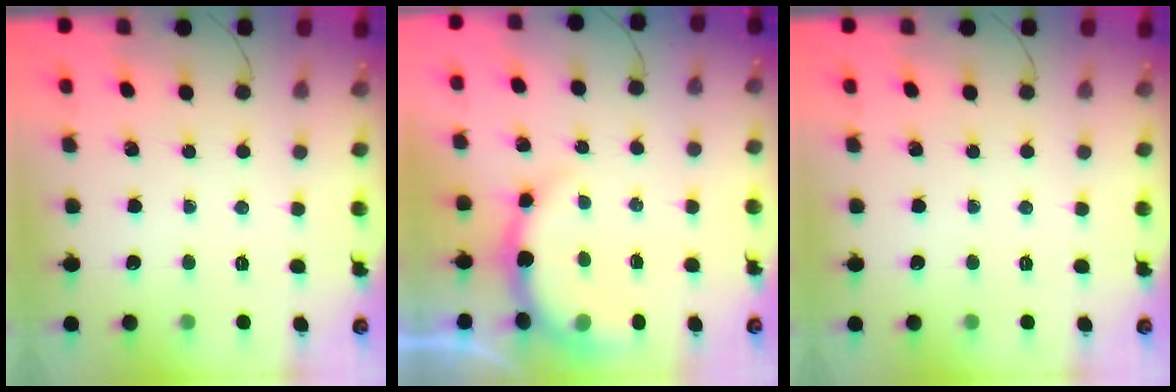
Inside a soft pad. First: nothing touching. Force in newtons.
{"total": 7.9, "press": 7.8, "slide": 1.4}
{"total": 0.0}